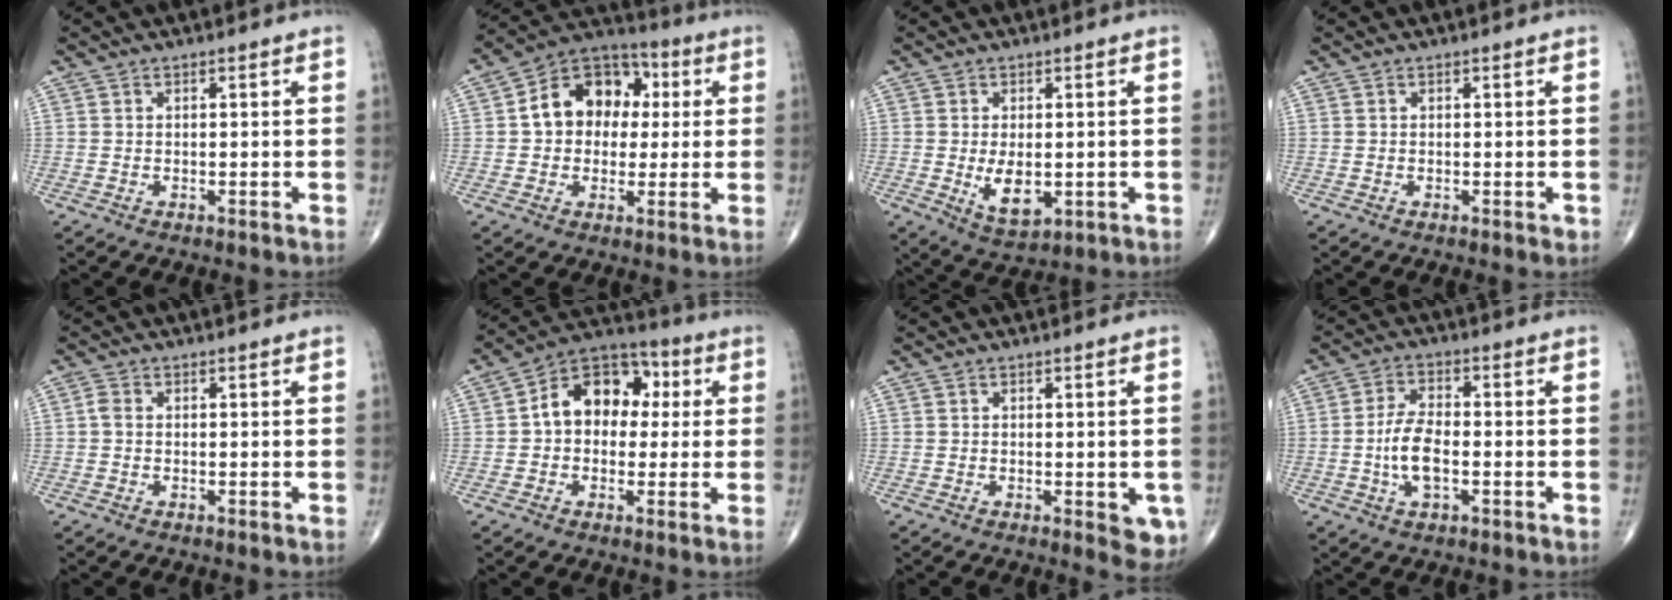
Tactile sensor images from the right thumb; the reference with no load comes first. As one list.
[{"total": 13.9, "force": [1.9, 10.6, 8.7], "torque": [-0.097, 0.025, 0.020]}, {"total": 6.6, "force": [-0.8, 3.6, 5.4], "torque": [-0.080, -0.014, -0.001]}, {"total": 0.6, "force": [-0.1, 0.4, 0.4], "torque": [-0.002, 0.000, -0.004]}, {"total": 1.3, "force": [-0.1, 0.9, 0.9], "torque": [-0.016, 0.001, -0.005]}, {"total": 13.0, "force": [1.6, 9.4, 8.9], "torque": [-0.101, 0.033, 0.012]}, {"total": 4.8, "force": [-1.3, 2.0, 4.1], "torque": [-0.028, -0.006, -0.015]}, {"total": 7.2, "force": [-1.5, 3.4, 6.2], "torque": [-0.124, 0.012, -0.029]}]